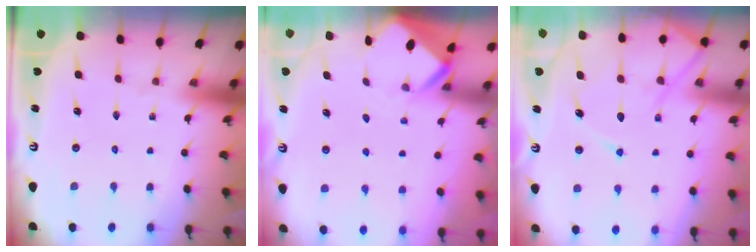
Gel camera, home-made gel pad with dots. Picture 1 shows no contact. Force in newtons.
{"total": 2.6, "press": 2.6, "slide": 0.2}
{"total": 13.1, "press": 13.0, "slide": 1.3}